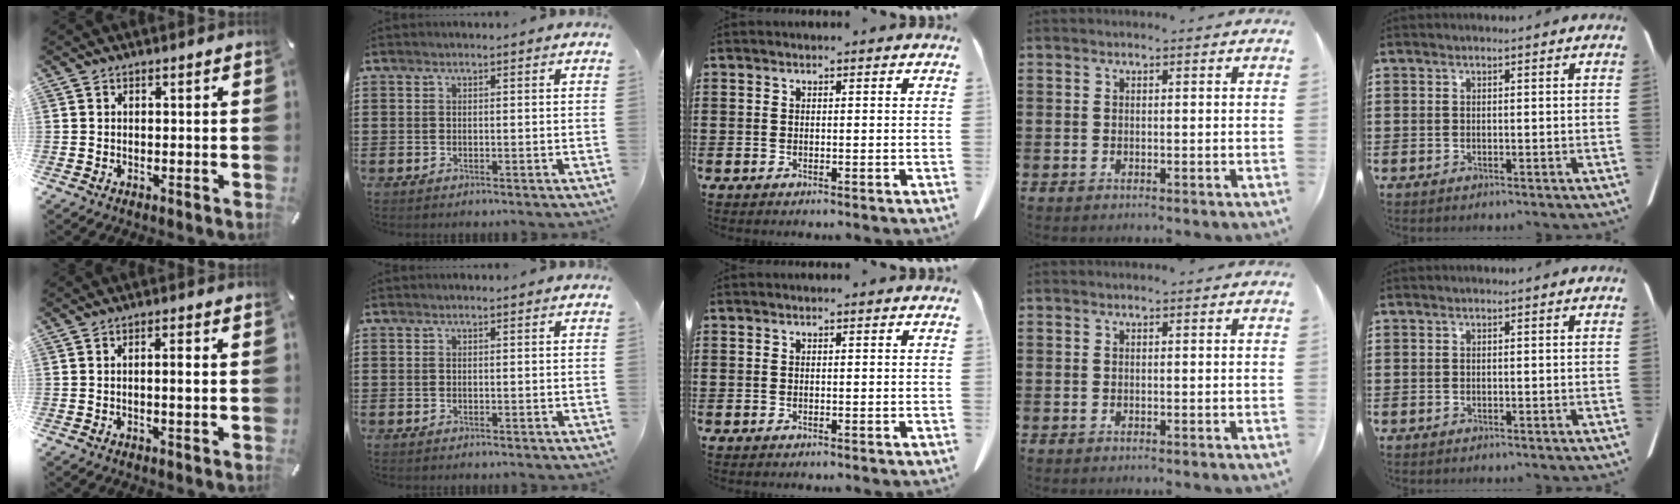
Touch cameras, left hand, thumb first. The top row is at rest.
{"thumb": {"total": 2.7, "force": [0.1, 0.6, 2.7], "torque": [-0.051, 0.001, -0.001]}}